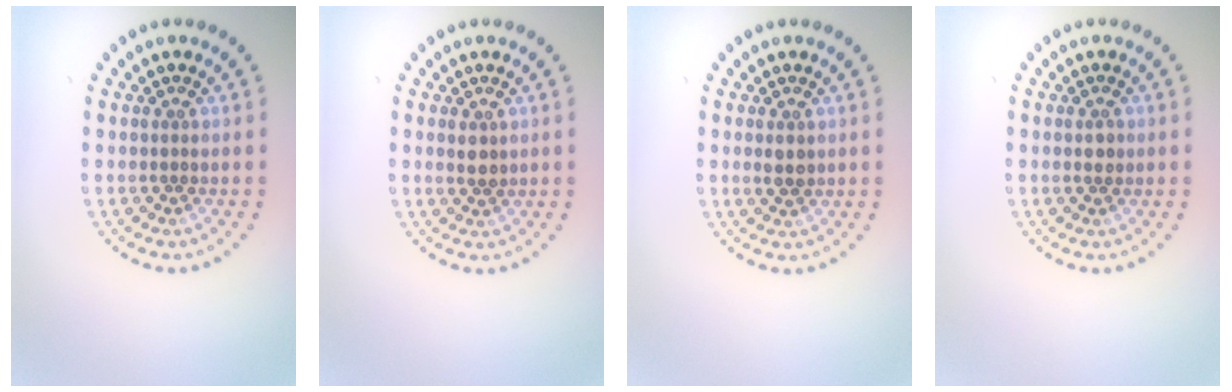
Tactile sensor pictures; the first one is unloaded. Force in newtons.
{"total": 1.3, "press": 1.2, "slide": 0.5}
{"total": 1.5, "press": 1.4, "slide": 0.1}
{"total": 0.8, "press": 0.8, "slide": 0.1}